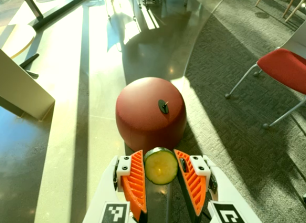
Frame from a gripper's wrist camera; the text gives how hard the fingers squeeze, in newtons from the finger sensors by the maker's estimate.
{"total": 6.9, "left": 6.6, "right": 7.3}